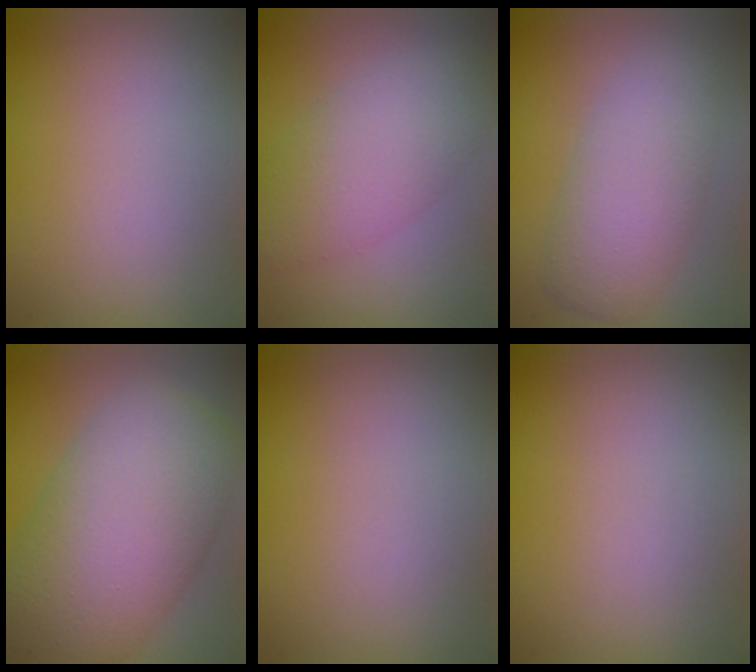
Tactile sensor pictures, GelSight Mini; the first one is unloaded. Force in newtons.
{"total": 5.4, "press": 5.4, "slide": 0.1}
{"total": 4.8, "press": 4.8, "slide": 0.1}
{"total": 10.7, "press": 10.7, "slide": 0.3}
{"total": 0.0}
{"total": 0.0}